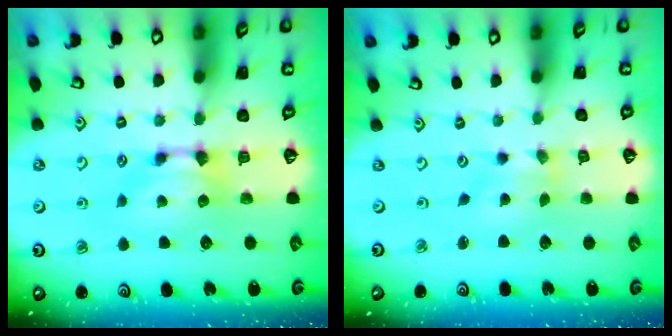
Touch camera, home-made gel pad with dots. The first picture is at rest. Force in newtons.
{"total": 1.7, "press": 1.3, "slide": 1.1}